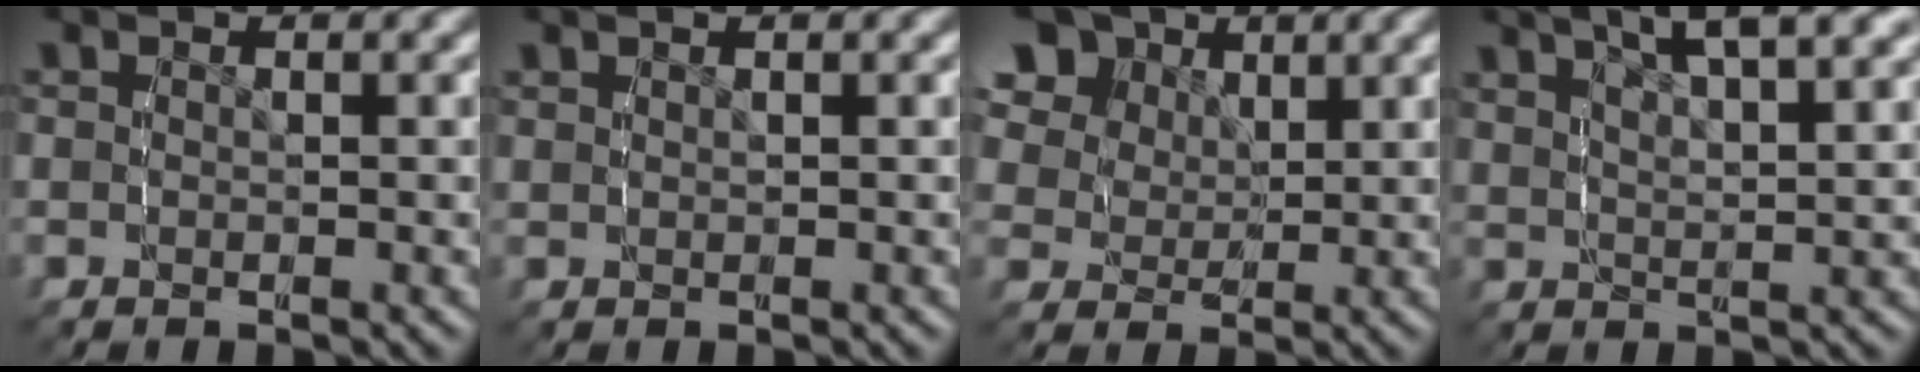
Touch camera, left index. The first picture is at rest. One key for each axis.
{"total": 0.6, "fx": 0.5, "fy": -0.1, "fz": 0.3, "tx": -0.003, "ty": -0.002, "tz": 0.015}
{"total": 8.9, "fx": 4.8, "fy": 6.3, "fz": 4.2, "tx": -0.086, "ty": 0.007, "tz": 0.077}
{"total": 7.4, "fx": 5.3, "fy": 2.0, "fz": 4.7, "tx": -0.068, "ty": 0.014, "tz": 0.087}